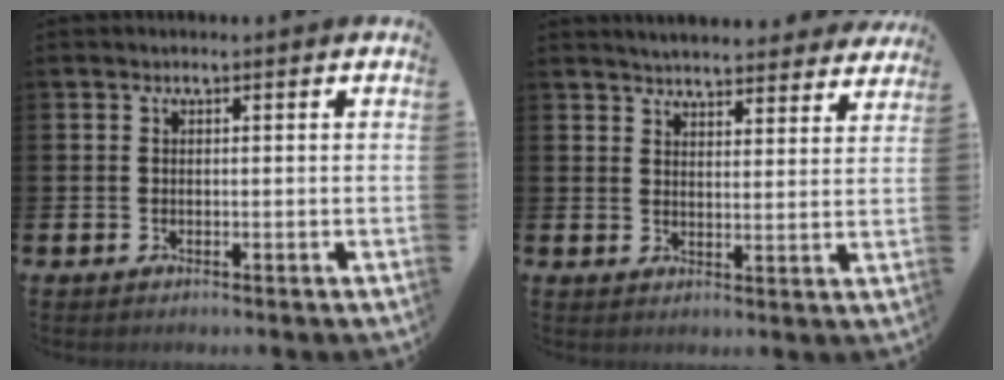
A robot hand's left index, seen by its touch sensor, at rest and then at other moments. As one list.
[{"total": 4.8, "force": [4.7, 0.5, 0.3], "torque": [-0.009, -0.035, 0.081]}]